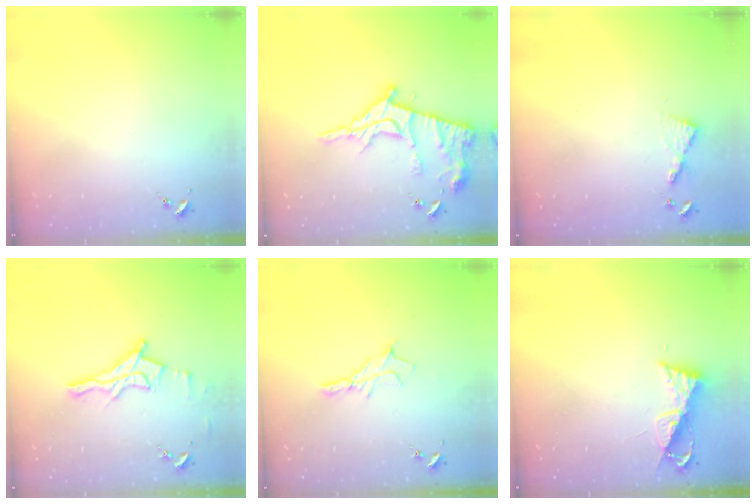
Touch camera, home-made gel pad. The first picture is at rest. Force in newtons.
{"total": 14.2, "press": 14.2, "slide": 1.1}
{"total": 5.3, "press": 5.3, "slide": 0.5}
{"total": 11.1, "press": 11.1, "slide": 0.5}
{"total": 8.7, "press": 8.6, "slide": 0.5}
{"total": 7.7, "press": 7.7, "slide": 0.4}